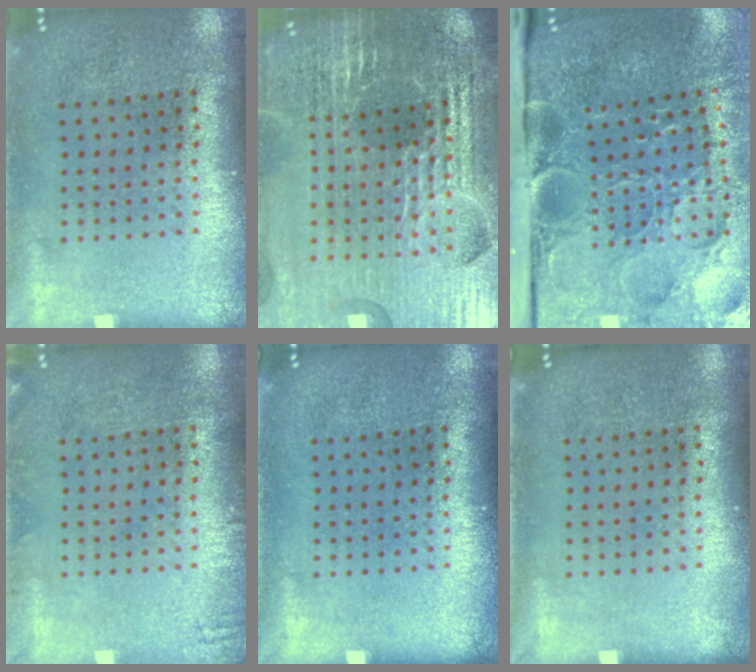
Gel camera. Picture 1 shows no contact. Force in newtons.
{"total": 5.4, "press": 5.0, "slide": 2.2}
{"total": 5.3, "press": 4.1, "slide": 3.3}
{"total": 1.0, "press": 1.0, "slide": 0.2}
{"total": 0.0}
{"total": 0.0}